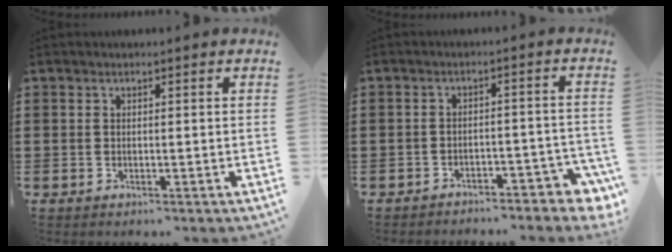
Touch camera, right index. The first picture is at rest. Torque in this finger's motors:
{"motor_torque": [-0.59, -0.10, 0.05, -0.03]}